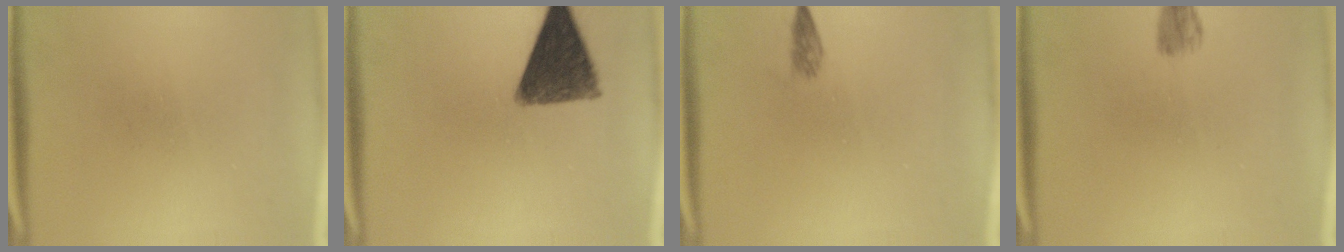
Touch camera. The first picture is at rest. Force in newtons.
{"total": 11.5}
{"total": 1.3}
{"total": 2.1}